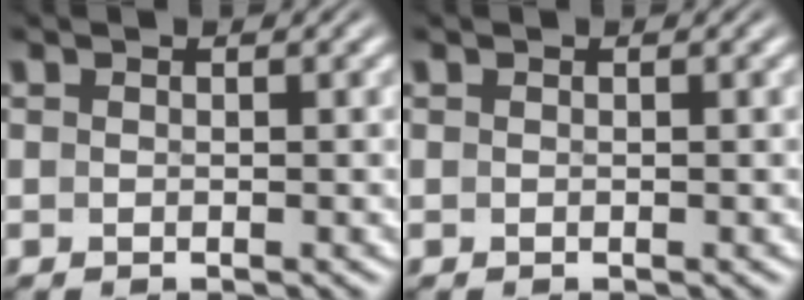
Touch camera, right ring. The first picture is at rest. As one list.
[{"total": 0.0}]